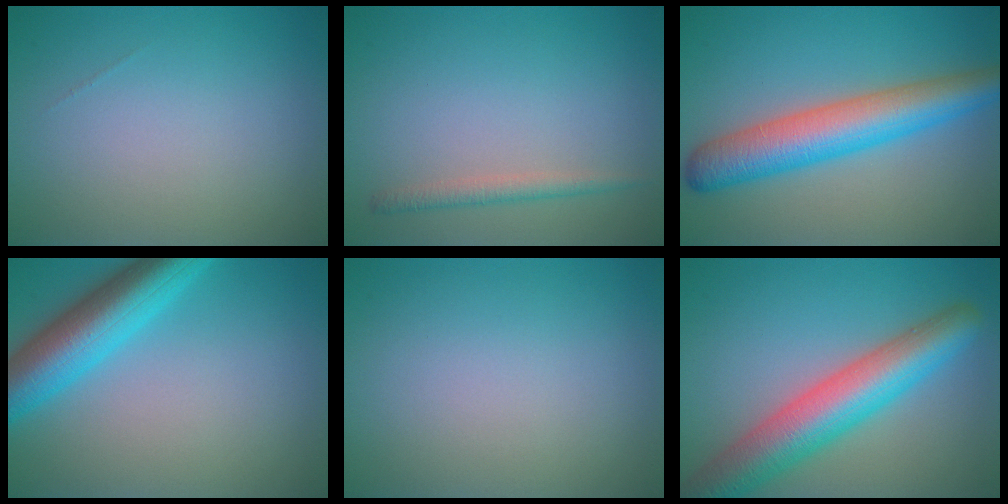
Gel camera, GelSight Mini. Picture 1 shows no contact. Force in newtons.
{"total": 1.6, "press": 1.6, "slide": 0.0}
{"total": 7.3, "press": 7.3, "slide": 0.1}
{"total": 7.4, "press": 7.4, "slide": 0.5}
{"total": 0.0}
{"total": 8.3, "press": 8.3, "slide": 0.4}